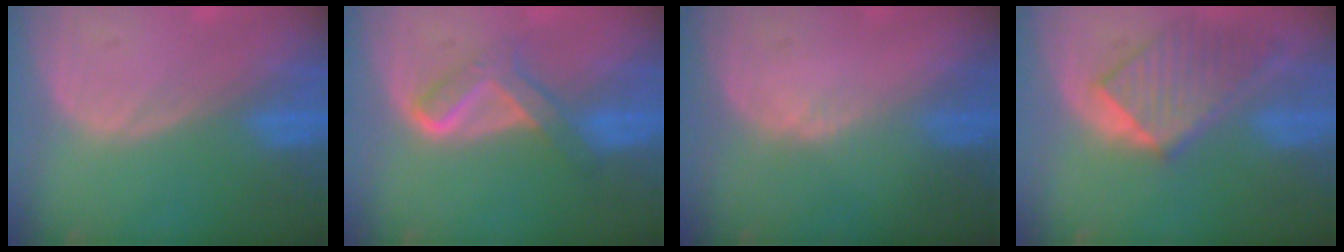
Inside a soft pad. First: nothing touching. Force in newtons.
{"total": 5.2, "press": 5.1, "slide": 0.6}
{"total": 1.0, "press": 0.7, "slide": 0.6}
{"total": 8.0, "press": 7.5, "slide": 2.7}